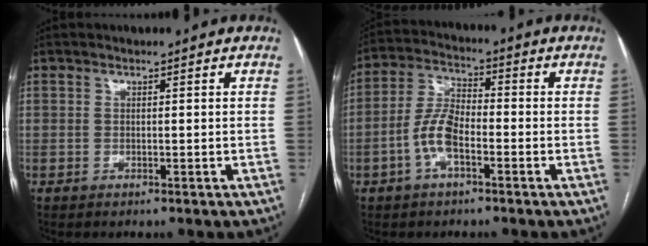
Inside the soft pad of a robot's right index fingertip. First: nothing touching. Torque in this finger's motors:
{"motor_torque": [0.19, -0.16, 0.15, 0.06]}